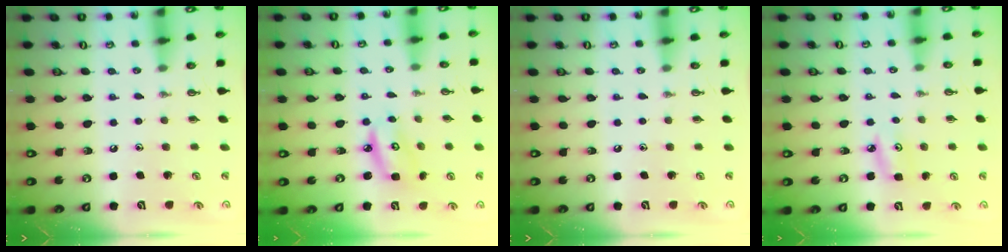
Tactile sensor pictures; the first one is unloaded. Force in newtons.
{"total": 6.0, "press": 6.0, "slide": 0.2}
{"total": 0.0}
{"total": 5.6, "press": 5.6, "slide": 0.4}